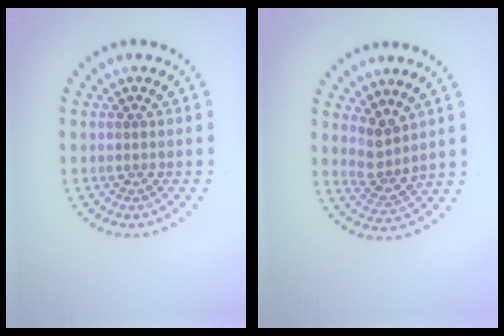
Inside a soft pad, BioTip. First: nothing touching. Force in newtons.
{"total": 2.6, "press": 2.0, "slide": 1.7}